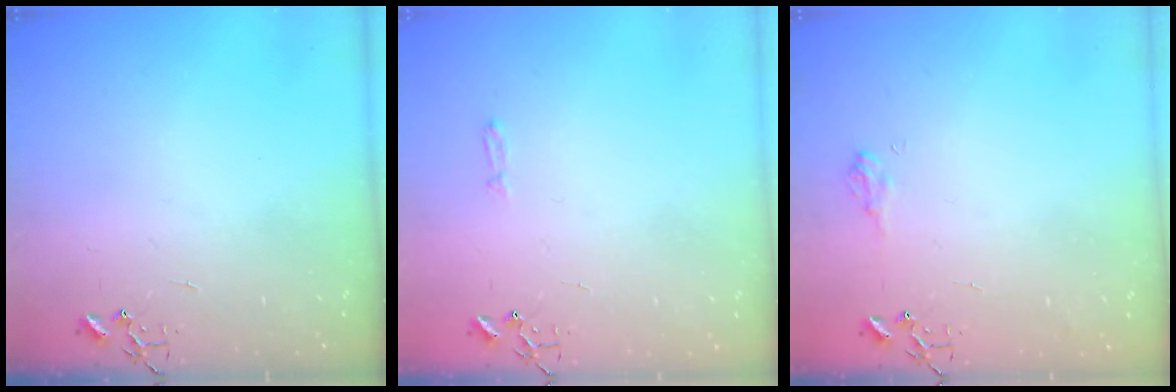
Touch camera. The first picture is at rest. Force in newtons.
{"total": 2.8, "press": 2.8, "slide": 0.4}
{"total": 7.4, "press": 7.4, "slide": 0.9}